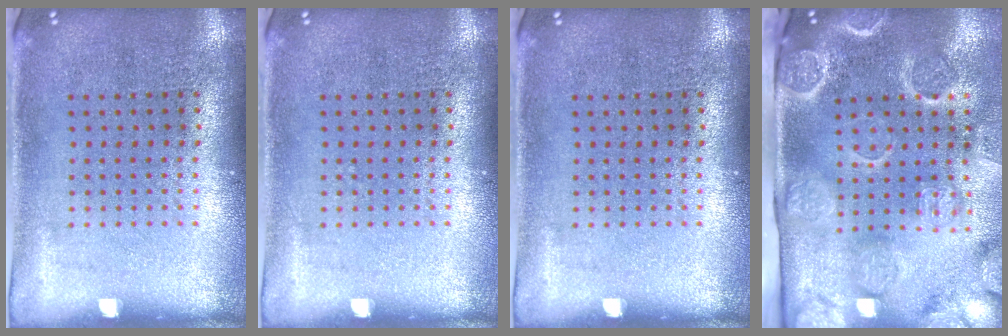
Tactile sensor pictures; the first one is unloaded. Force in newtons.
{"total": 0.0}
{"total": 0.0}
{"total": 4.3, "press": 3.5, "slide": 2.5}